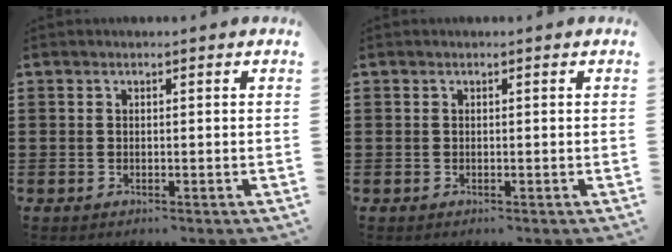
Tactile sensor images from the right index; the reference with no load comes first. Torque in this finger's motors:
{"motor_torque": [0.00, 0.00, 0.00, 0.00]}